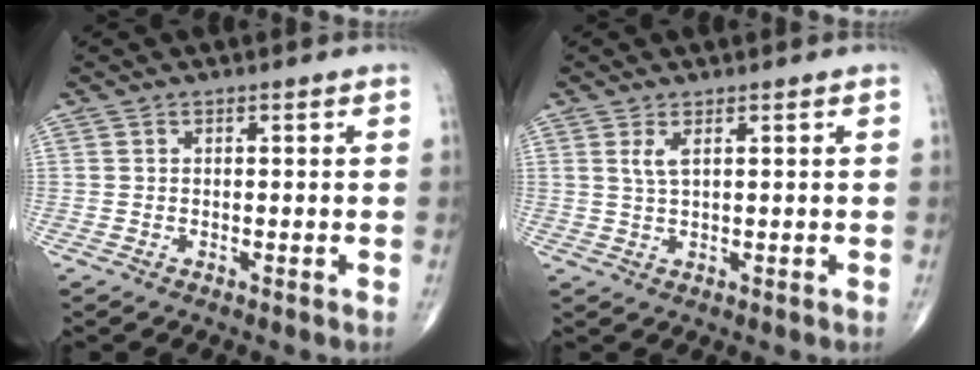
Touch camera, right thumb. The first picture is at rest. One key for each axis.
{"total": 2.1, "fx": 1.0, "fy": 0.5, "fz": 1.8, "tx": -0.045, "ty": -0.003, "tz": 0.026}